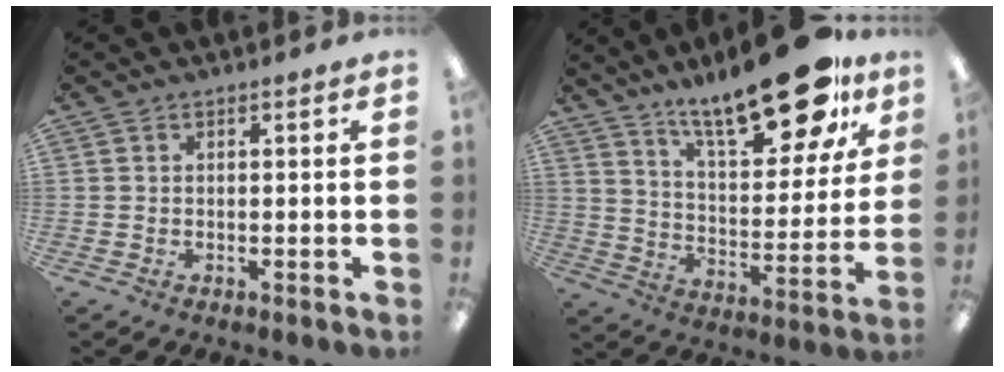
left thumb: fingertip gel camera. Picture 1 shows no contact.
{"total": 23.5, "force": [17.2, 7.9, 13.9], "torque": [-0.208, -0.105, 0.285]}